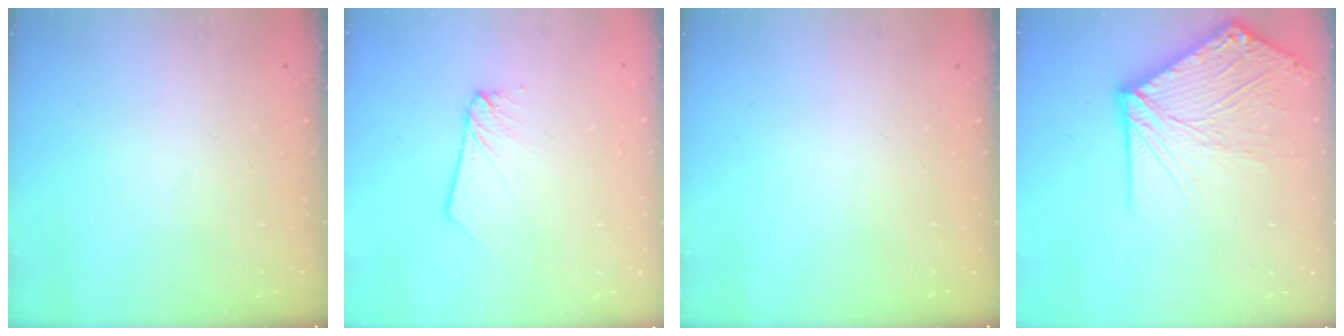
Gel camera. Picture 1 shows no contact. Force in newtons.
{"total": 2.0, "press": 2.0, "slide": 0.2}
{"total": 0.0}
{"total": 15.4, "press": 15.3, "slide": 1.8}